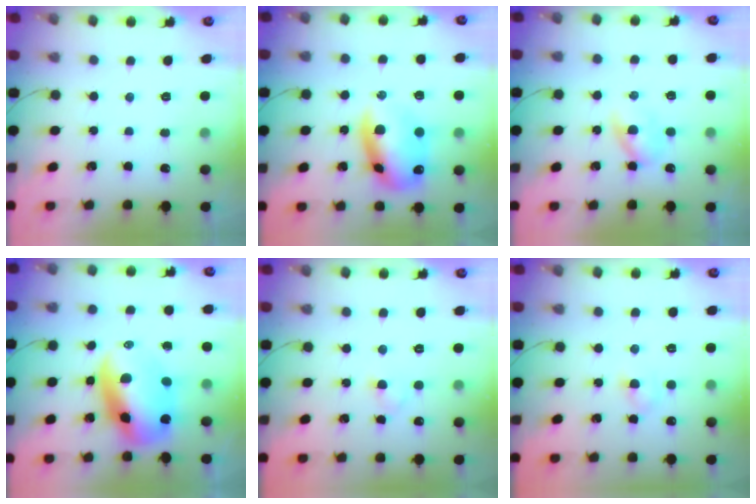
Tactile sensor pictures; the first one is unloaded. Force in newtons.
{"total": 12.6, "press": 12.3, "slide": 2.5}
{"total": 4.0, "press": 3.8, "slide": 1.1}
{"total": 13.7, "press": 13.2, "slide": 3.6}
{"total": 2.5, "press": 2.3, "slide": 1.0}
{"total": 3.3, "press": 3.0, "slide": 1.3}